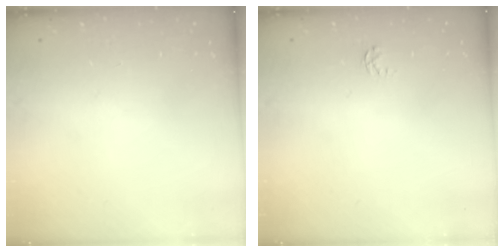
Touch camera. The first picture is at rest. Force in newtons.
{"total": 2.6, "press": 2.6, "slide": 0.4}